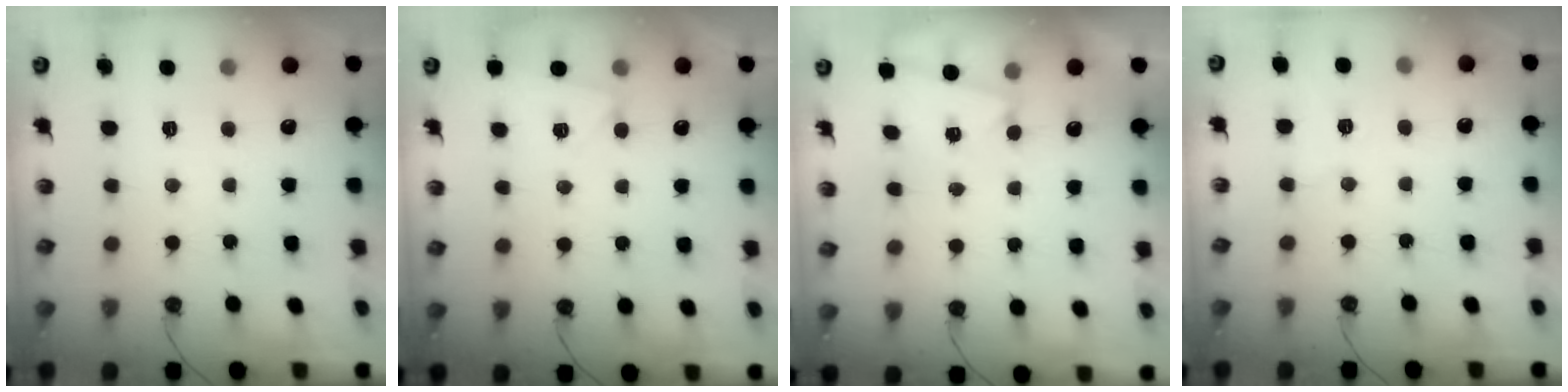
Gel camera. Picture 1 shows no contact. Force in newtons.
{"total": 5.3, "press": 4.7, "slide": 2.3}
{"total": 2.4, "press": 1.8, "slide": 1.7}
{"total": 6.5, "press": 6.0, "slide": 2.4}